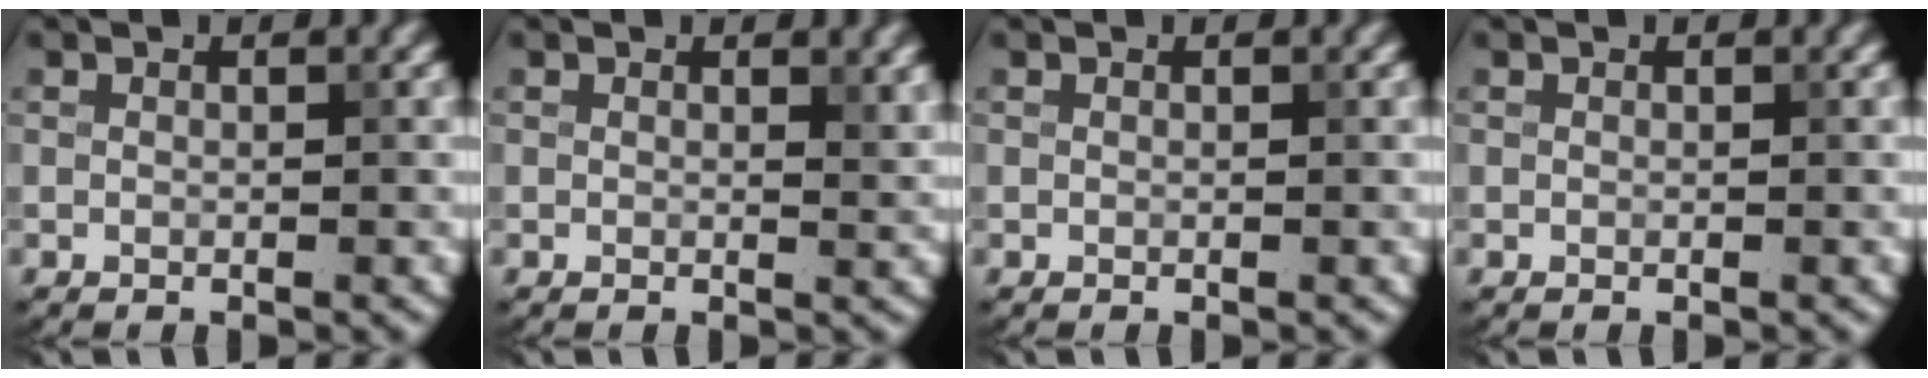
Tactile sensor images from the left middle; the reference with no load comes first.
{"total": 1.3, "force": [0.5, 0.5, 1.1], "torque": [-0.009, -0.003, 0.008]}
{"total": 0.0}
{"total": 0.0}